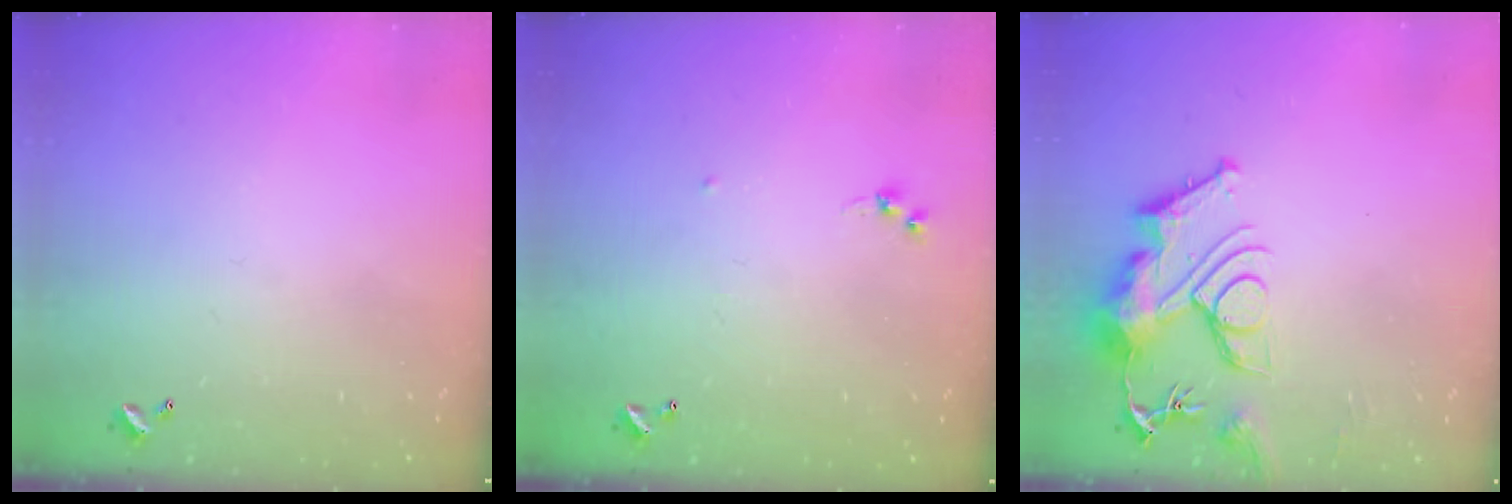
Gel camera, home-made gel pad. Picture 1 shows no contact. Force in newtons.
{"total": 6.0, "press": 6.0, "slide": 0.7}
{"total": 11.9, "press": 11.8, "slide": 1.6}